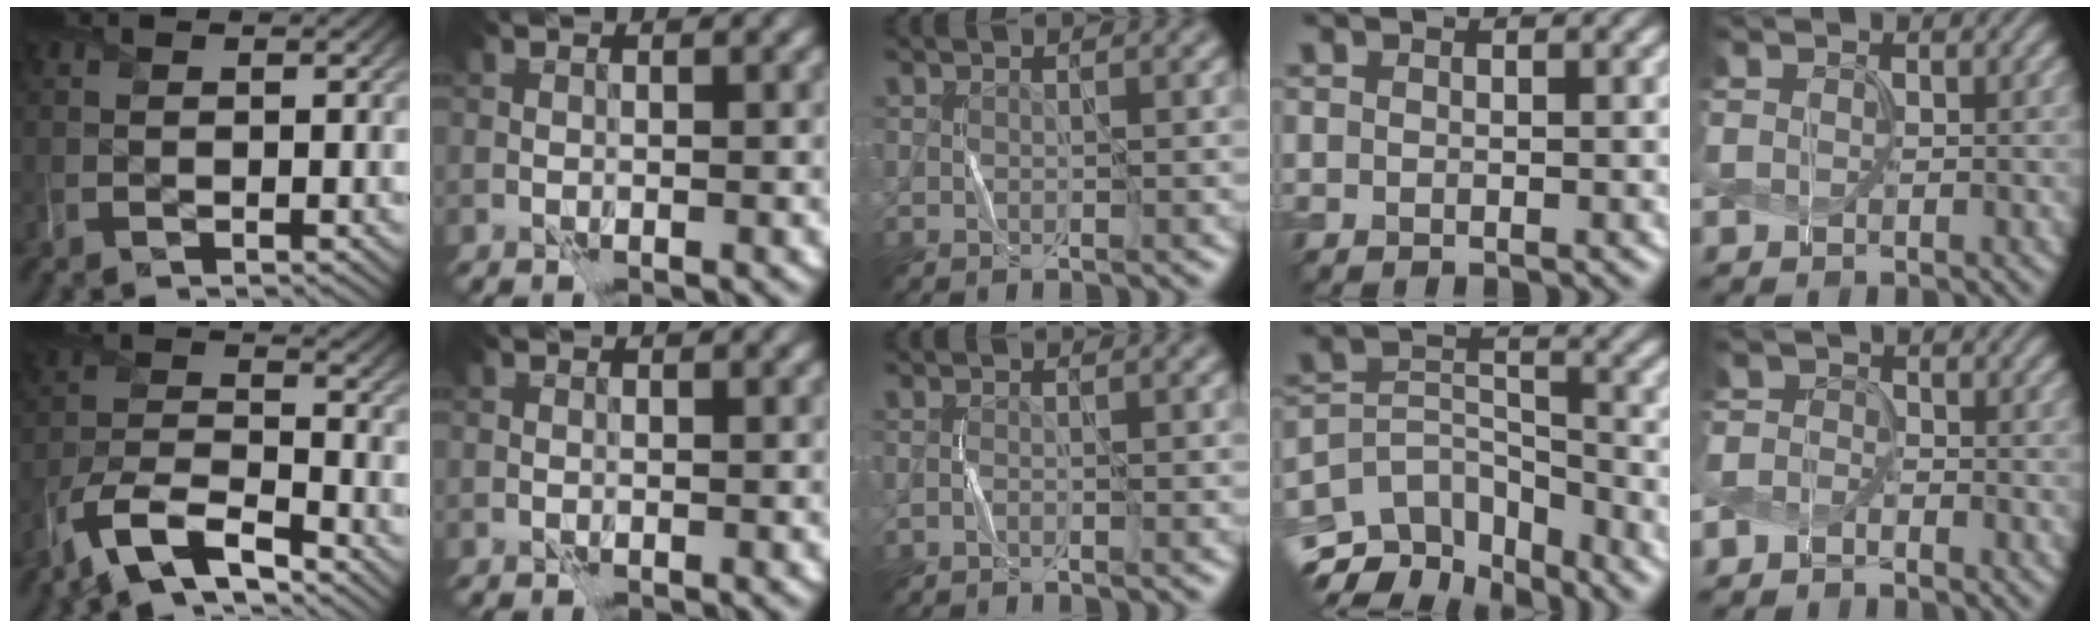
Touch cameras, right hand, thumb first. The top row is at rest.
{"thumb": {"total": 10.4, "force": [-7.7, 3.3, 6.1], "torque": [-0.124, -0.009, -0.163]}, "middle": {"total": 0.7, "force": [-0.6, 0.0, 0.3], "torque": [-0.009, 0.004, -0.014]}, "ring": {"total": 7.6, "force": [-5.4, 3.7, 3.7], "torque": [-0.071, -0.001, -0.098]}, "little": {"total": 1.8, "force": [-1.8, -0.5, 0.0], "torque": [-0.004, -0.002, -0.038]}}